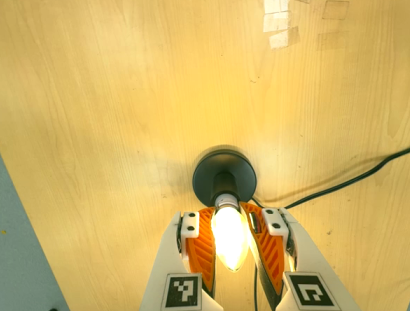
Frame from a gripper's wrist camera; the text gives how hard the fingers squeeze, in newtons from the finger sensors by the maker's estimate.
{"total": 23.8, "left": 23.6, "right": 24.1}